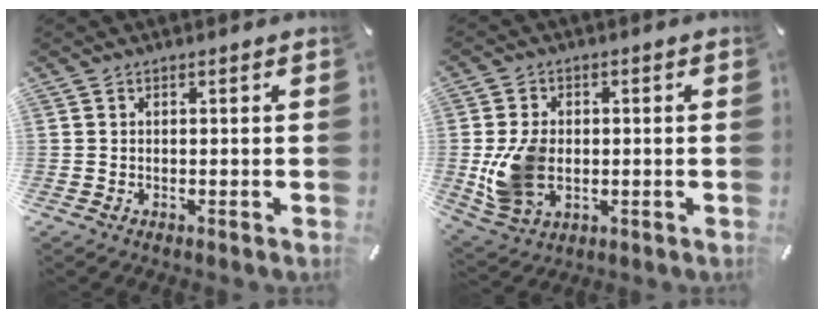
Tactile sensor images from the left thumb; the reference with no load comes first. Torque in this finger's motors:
{"motor_torque": [1.65, 1.63, 1.05, 0.14, 0.43]}